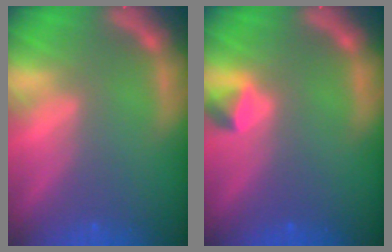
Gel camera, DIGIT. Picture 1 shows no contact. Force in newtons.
{"total": 1.4}